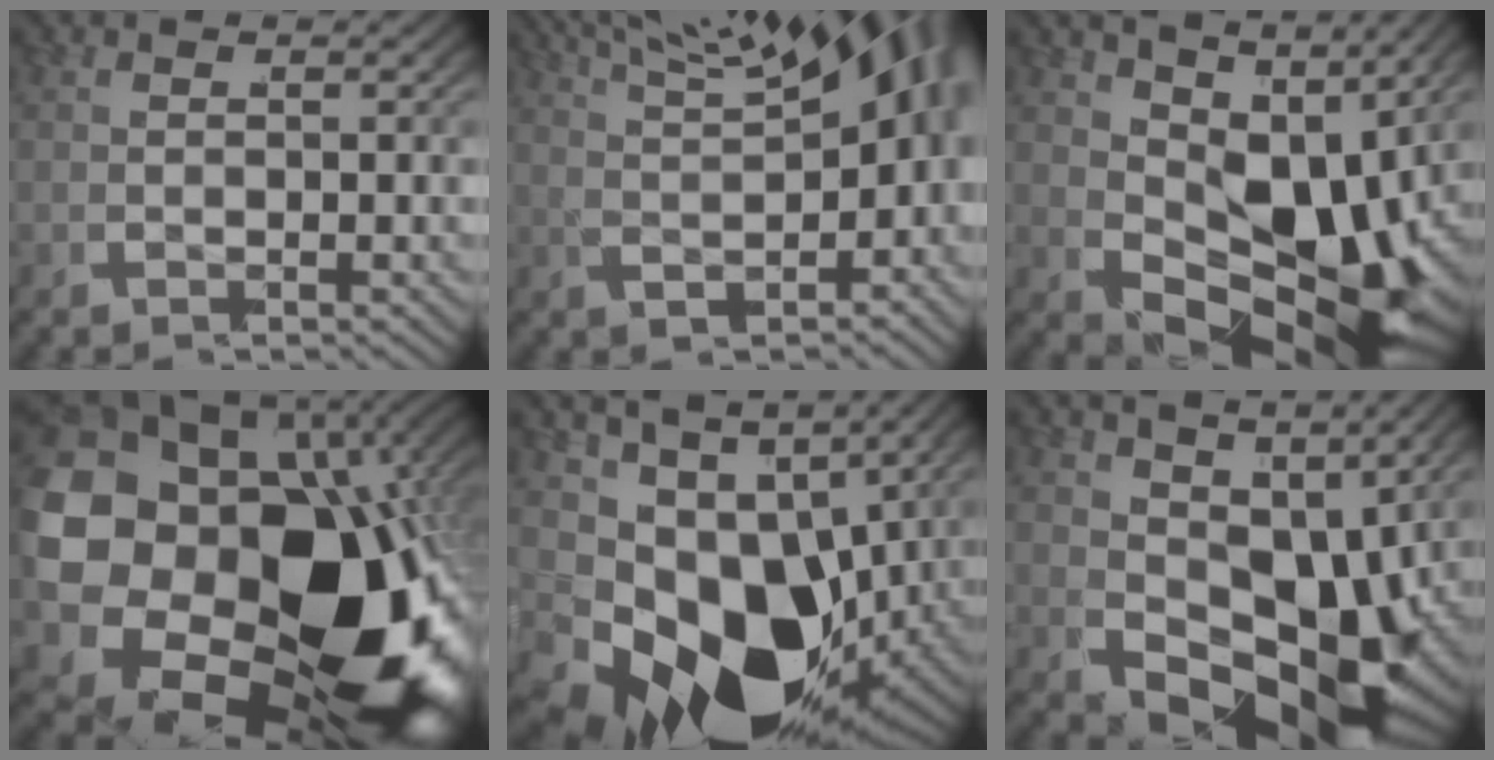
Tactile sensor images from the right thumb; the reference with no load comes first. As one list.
[{"total": 10.3, "force": [4.5, 5.5, 7.4], "torque": [-0.096, 0.021, 0.071]}, {"total": 14.4, "force": [-0.4, 8.3, 11.7], "torque": [-0.178, -0.034, 0.010]}, {"total": 34.1, "force": [-4.9, 22.9, 24.9], "torque": [-0.456, -0.079, -0.047]}, {"total": 20.3, "force": [-3.8, 12.8, 15.3], "torque": [-0.293, -0.073, -0.027]}, {"total": 15.1, "force": [-1.9, 8.9, 12.0], "torque": [-0.197, -0.041, -0.009]}]